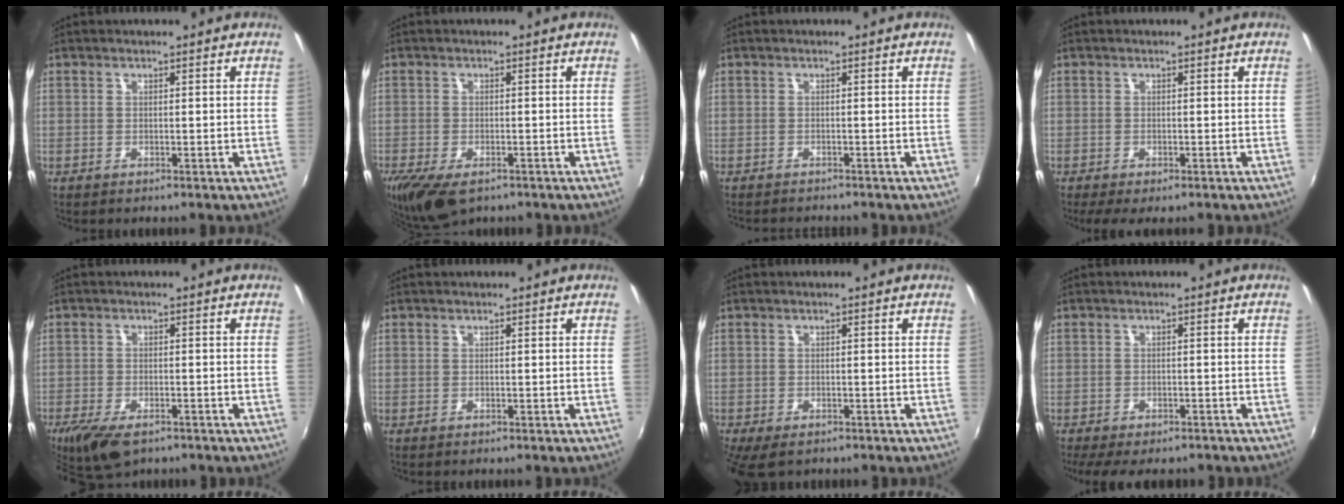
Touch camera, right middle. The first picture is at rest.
{"total": 9.2, "force": [-6.0, 4.0, 5.7], "torque": [-0.132, -0.039, -0.100]}
{"total": 2.4, "force": [-2.4, 0.2, 0.6], "torque": [-0.021, -0.012, -0.038]}
{"total": 3.4, "force": [-2.3, 1.1, 2.2], "torque": [-0.049, -0.016, -0.036]}
{"total": 8.4, "force": [-5.7, 3.6, 5.1], "torque": [-0.122, -0.029, -0.100]}
{"total": 0.0}
{"total": 5.4, "force": [-3.7, 2.3, 3.2], "torque": [-0.072, -0.028, -0.060]}
{"total": 8.2, "force": [-6.6, 2.4, 4.2], "torque": [-0.097, -0.028, -0.101]}